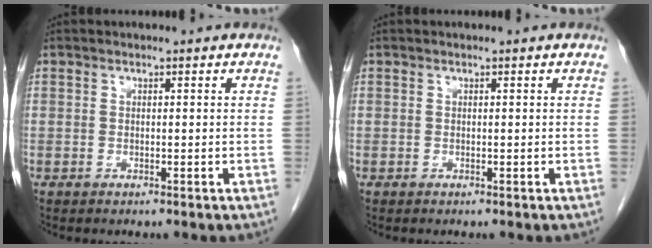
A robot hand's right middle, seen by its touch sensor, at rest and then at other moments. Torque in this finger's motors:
{"motor_torque": [0.00, 0.00, 0.00, -0.01]}